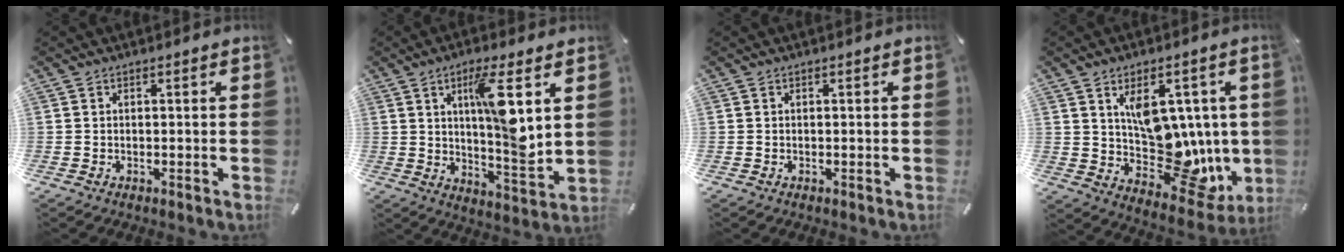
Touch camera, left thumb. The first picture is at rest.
{"total": 13.3, "force": [4.6, 3.4, 12.0], "torque": [-0.179, -0.027, 0.067]}
{"total": 0.0}
{"total": 15.7, "force": [3.2, 11.3, 10.4], "torque": [-0.124, -0.043, 0.073]}